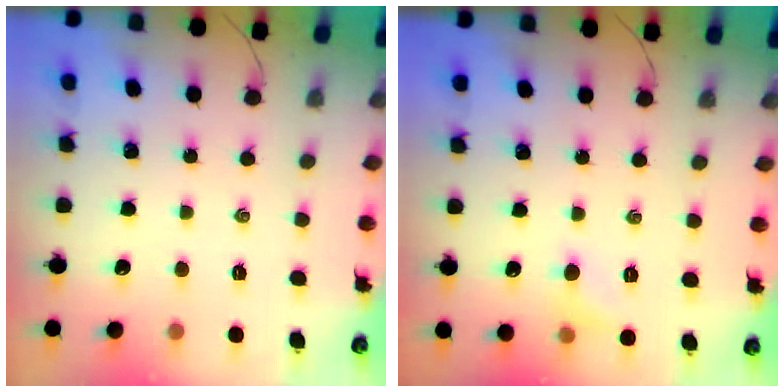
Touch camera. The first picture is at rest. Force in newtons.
{"total": 5.8, "press": 5.5, "slide": 1.7}